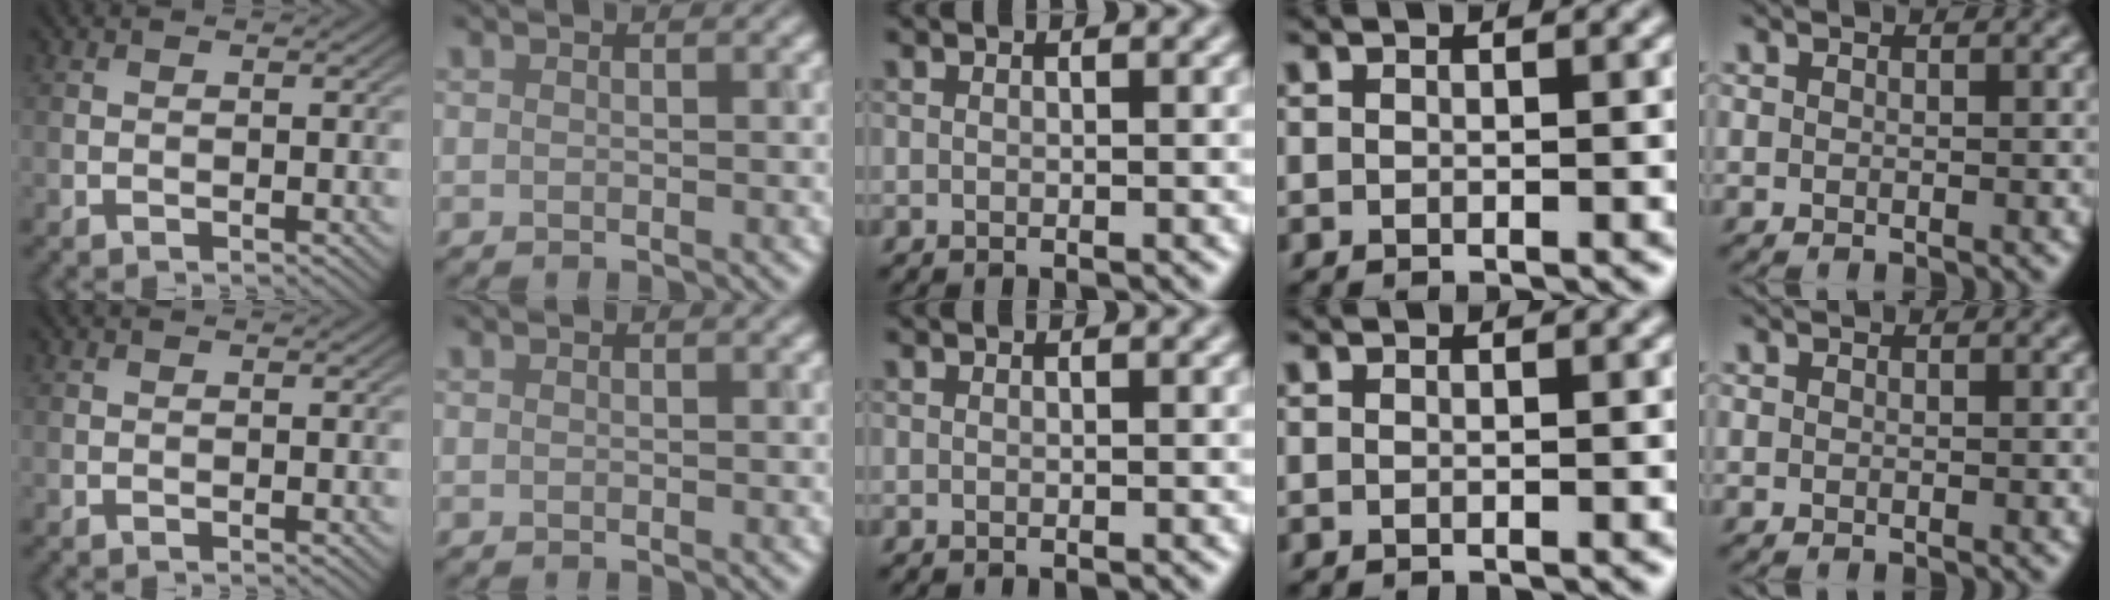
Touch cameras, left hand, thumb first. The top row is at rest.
{}